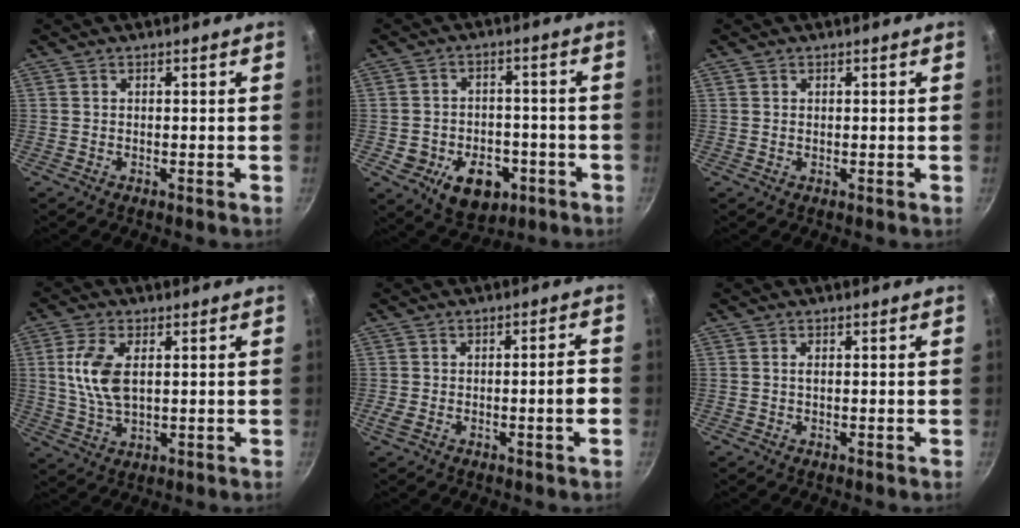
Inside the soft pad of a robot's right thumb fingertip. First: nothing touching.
{"total": 11.3, "force": [-4.2, 7.9, 6.8], "torque": [-0.076, 0.019, -0.051]}
{"total": 0.6, "force": [0.2, 0.5, 0.2], "torque": [-0.004, 0.002, 0.003]}
{"total": 9.1, "force": [1.7, 4.8, 7.6], "torque": [-0.150, -0.003, 0.035]}
{"total": 4.9, "force": [-1.2, 0.7, 4.7], "torque": [-0.073, 0.016, -0.017]}
{"total": 0.6, "force": [0.1, 0.2, 0.5], "torque": [-0.010, 0.001, 0.001]}